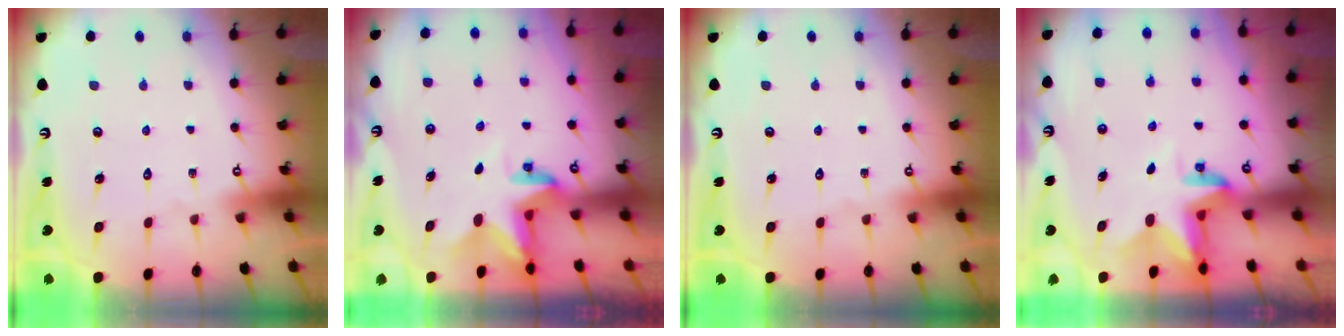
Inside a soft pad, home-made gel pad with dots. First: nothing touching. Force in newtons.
{"total": 3.0, "press": 3.0, "slide": 0.2}
{"total": 0.0}
{"total": 3.0, "press": 3.0, "slide": 0.4}